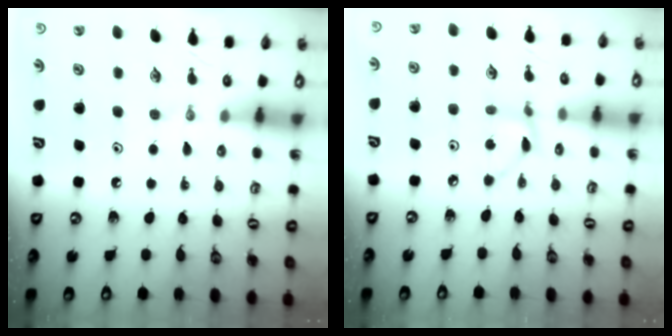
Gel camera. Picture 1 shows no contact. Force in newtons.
{"total": 3.8, "press": 3.8, "slide": 0.2}